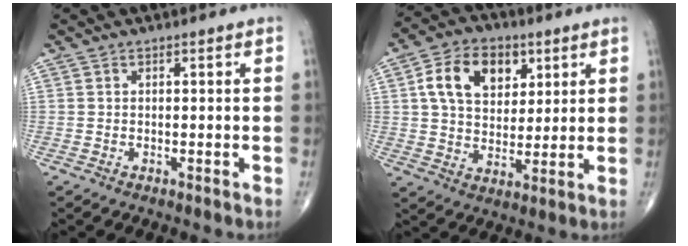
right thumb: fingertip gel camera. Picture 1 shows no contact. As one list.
[{"total": 13.2, "force": [4.7, 9.0, 8.4], "torque": [-0.114, -0.006, 0.080]}]